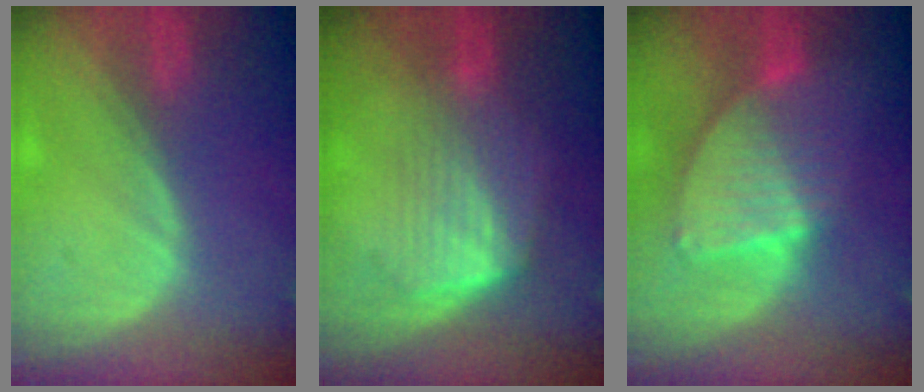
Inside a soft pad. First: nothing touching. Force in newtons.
{"total": 7.0, "press": 6.4, "slide": 2.8}
{"total": 8.4, "press": 7.3, "slide": 4.1}